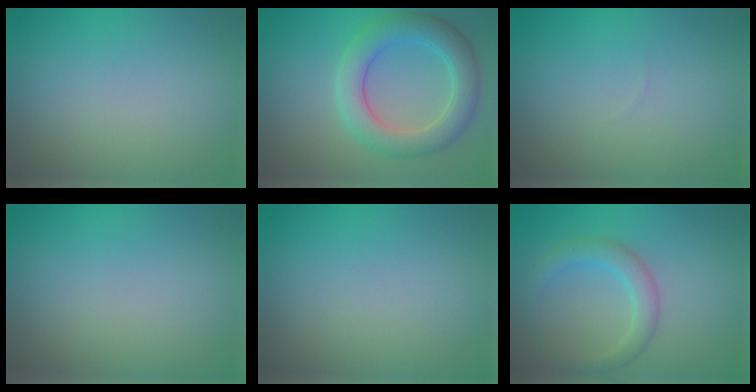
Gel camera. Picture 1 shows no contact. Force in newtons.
{"total": 5.2, "press": 5.2, "slide": 0.1}
{"total": 0.0}
{"total": 0.0}
{"total": 0.0}
{"total": 2.8, "press": 2.8, "slide": 0.1}